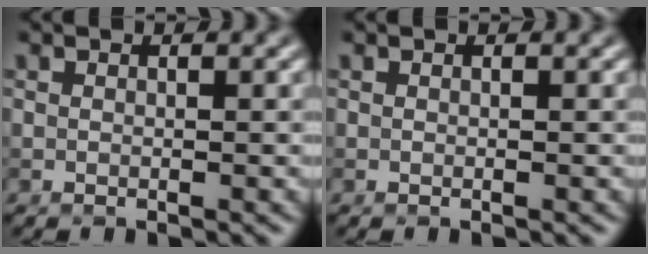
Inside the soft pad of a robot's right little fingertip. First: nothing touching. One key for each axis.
{"total": 0.0}